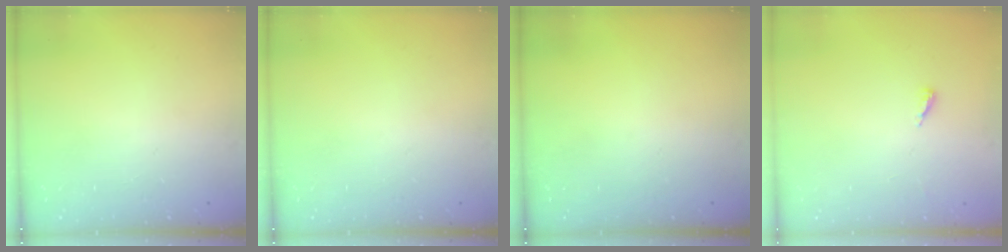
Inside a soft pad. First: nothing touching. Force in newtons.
{"total": 0.0}
{"total": 0.0}
{"total": 2.8, "press": 2.8, "slide": 0.2}